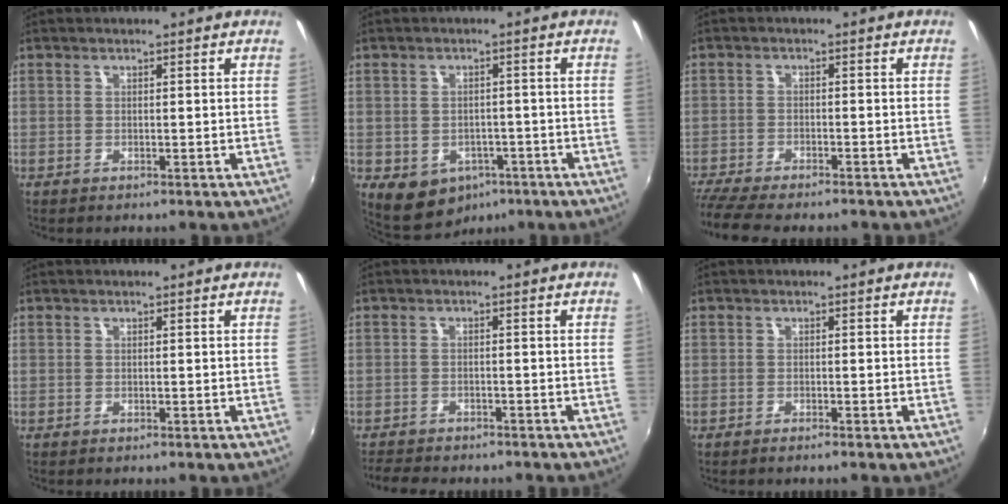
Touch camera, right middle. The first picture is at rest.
{"total": 9.2, "force": [-4.7, 6.9, 3.8], "torque": [-0.088, -0.008, -0.050]}
{"total": 10.0, "force": [-8.8, 1.9, 4.5], "torque": [-0.115, -0.041, -0.149]}
{"total": 0.0}
{"total": 6.6, "force": [-5.9, 1.9, 2.1], "torque": [-0.060, -0.017, -0.094]}
{"total": 0.8, "force": [-0.8, 0.1, 0.3], "torque": [-0.008, -0.003, -0.016]}